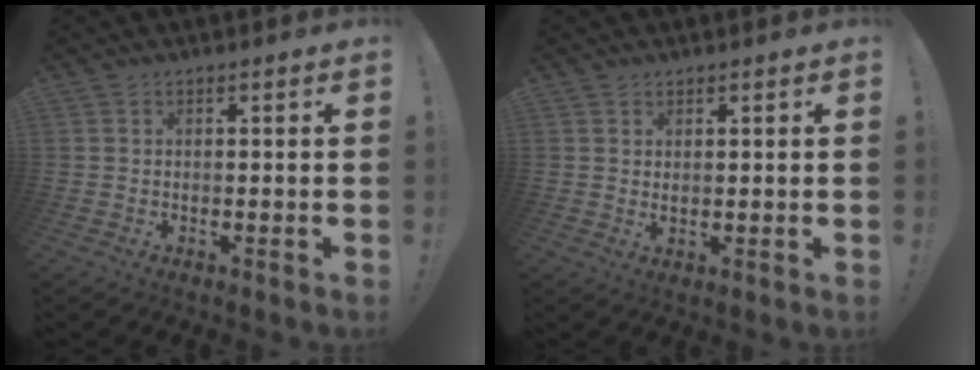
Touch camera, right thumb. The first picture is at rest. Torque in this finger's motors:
{"motor_torque": [-0.18, 0.23, -0.22, 0.30, -0.06]}